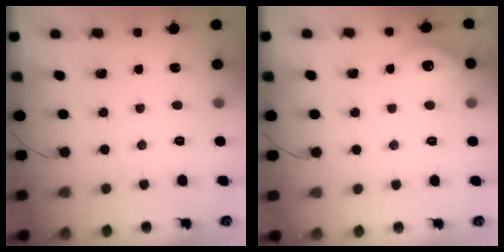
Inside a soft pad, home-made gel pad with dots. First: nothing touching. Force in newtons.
{"total": 7.7, "press": 7.6, "slide": 1.4}